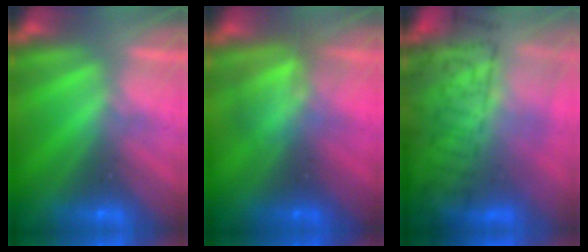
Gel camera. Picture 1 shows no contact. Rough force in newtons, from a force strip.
{"total": 2.9}
{"total": 7.0}